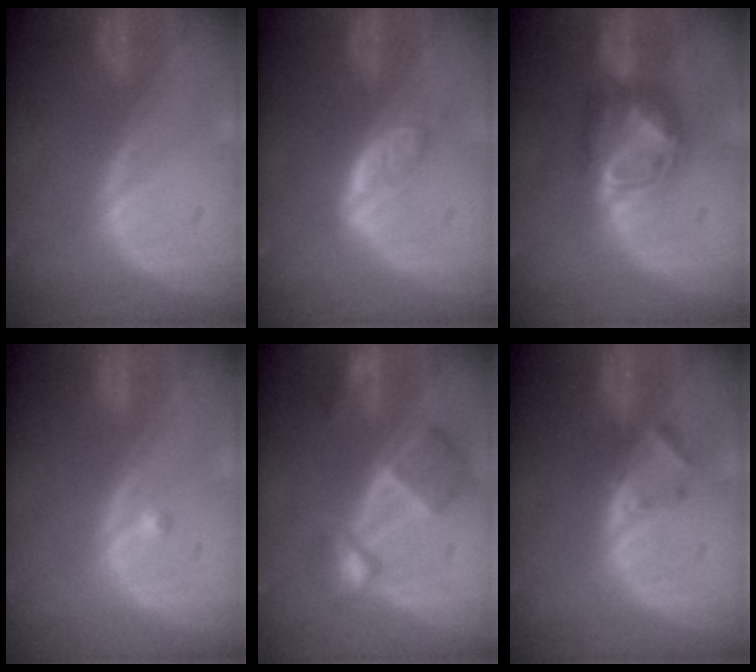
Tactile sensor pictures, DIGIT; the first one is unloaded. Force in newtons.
{"total": 4.9, "press": 4.2, "slide": 2.4}
{"total": 7.4, "press": 6.5, "slide": 3.6}
{"total": 0.7, "press": 0.5, "slide": 0.4}
{"total": 7.6, "press": 6.7, "slide": 3.5}
{"total": 2.5, "press": 2.3, "slide": 1.0}